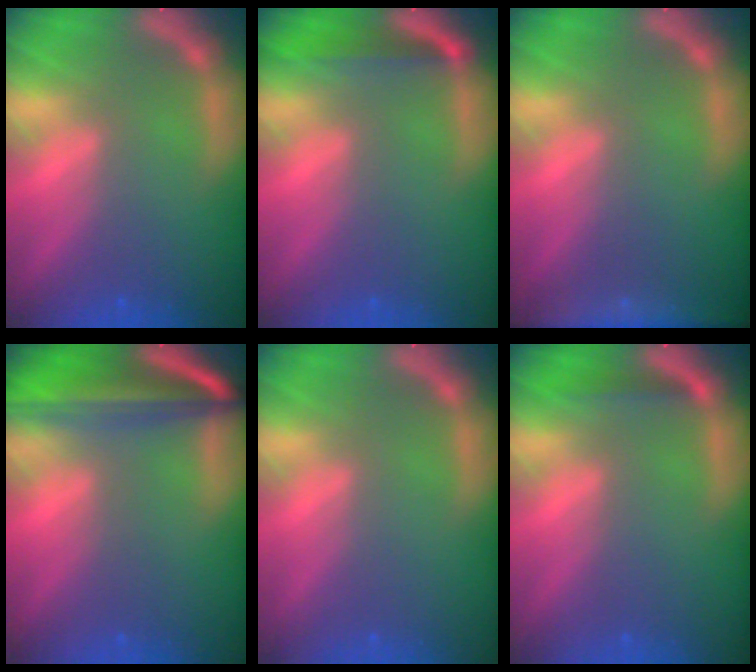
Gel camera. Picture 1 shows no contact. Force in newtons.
{"total": 3.0}
{"total": 6.5}
{"total": 10.1}
{"total": 0.0}
{"total": 1.4}